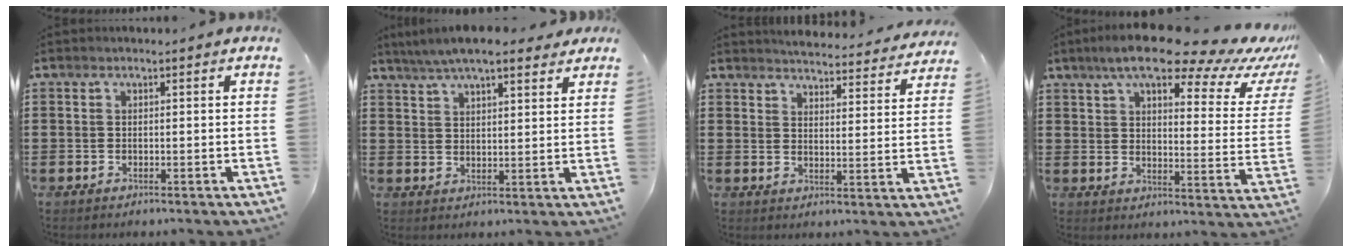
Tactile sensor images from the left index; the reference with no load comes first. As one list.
[{"total": 6.1, "force": [5.3, 1.1, 2.8], "torque": [-0.070, -0.007, 0.096]}, {"total": 4.4, "force": [4.3, -0.1, 0.4], "torque": [-0.018, -0.035, 0.072]}, {"total": 13.2, "force": [10.2, 2.2, 8.2], "torque": [-0.153, -0.053, 0.167]}]